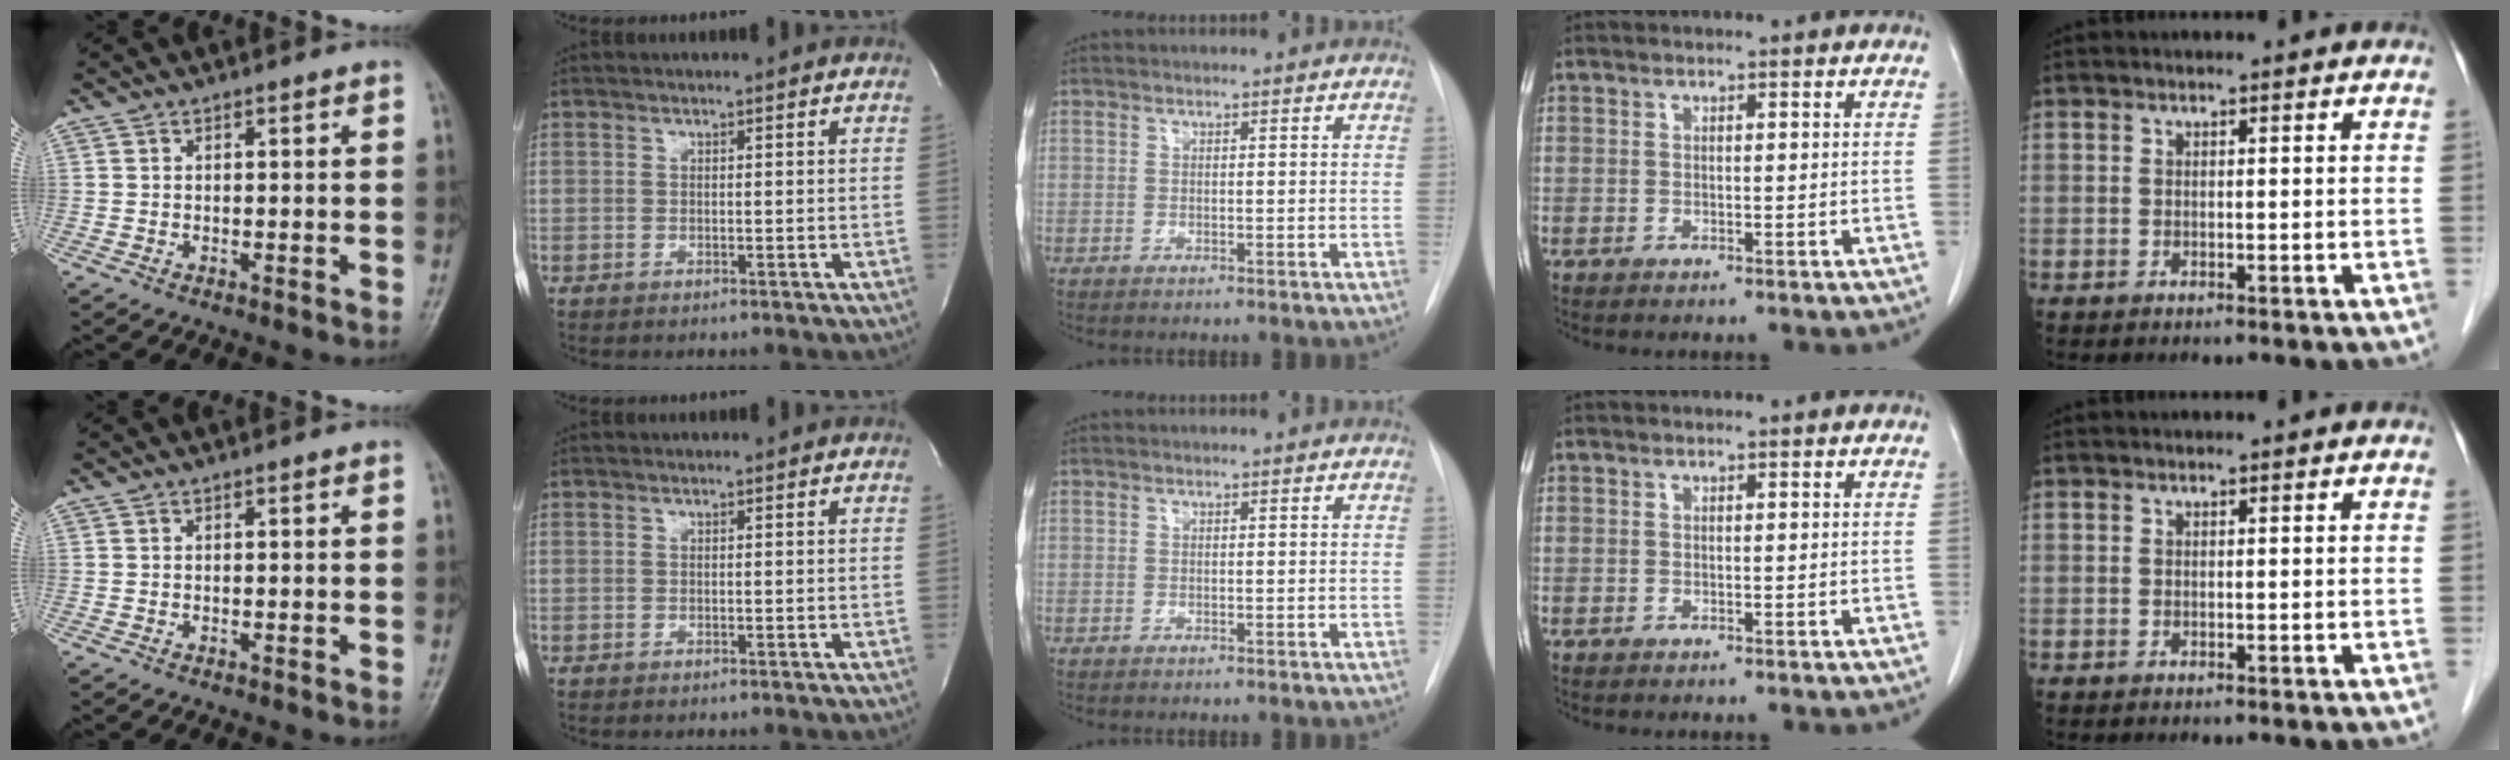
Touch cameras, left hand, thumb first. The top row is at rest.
{}